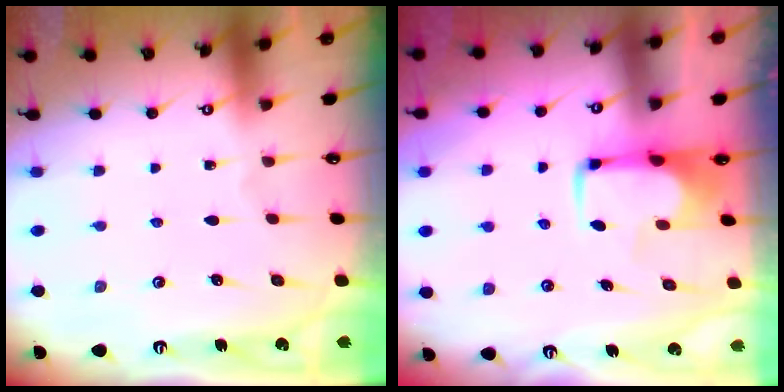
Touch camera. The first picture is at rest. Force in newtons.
{"total": 1.8, "press": 1.7, "slide": 0.4}